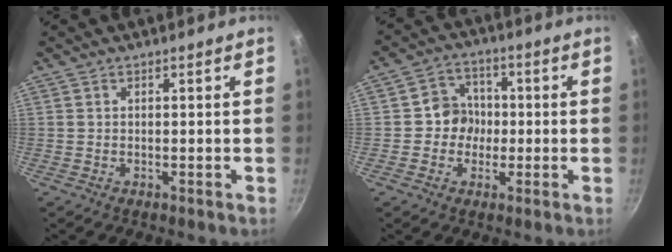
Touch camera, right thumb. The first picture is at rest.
{"total": 6.9, "force": [-0.5, 6.4, 2.6], "torque": [0.003, 0.013, -0.020]}